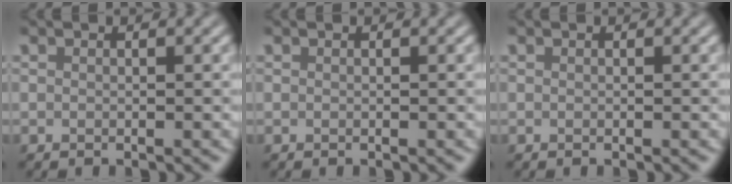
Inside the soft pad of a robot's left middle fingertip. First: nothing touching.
{"total": 0.0}
{"total": 0.0}